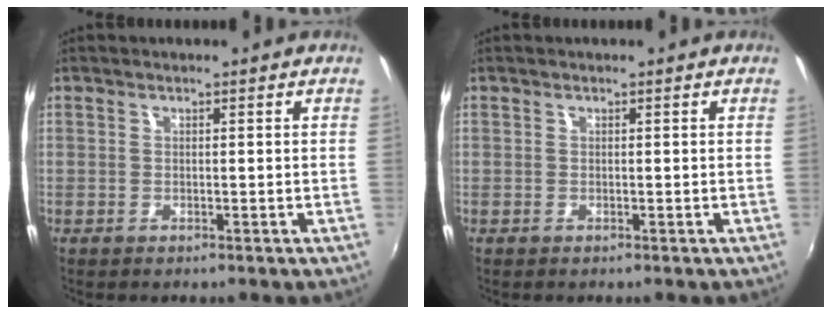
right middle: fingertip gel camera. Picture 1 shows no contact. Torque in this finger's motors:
{"motor_torque": [-0.01, 0.00, -0.01, 0.00]}